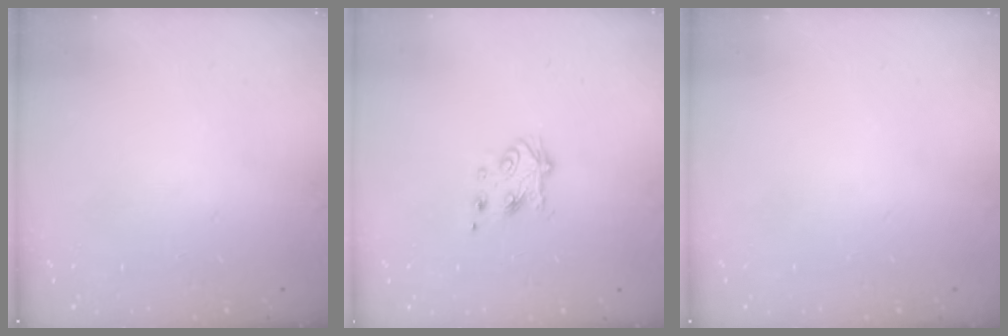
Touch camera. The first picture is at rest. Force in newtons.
{"total": 5.3, "press": 5.2, "slide": 0.8}
{"total": 0.0}